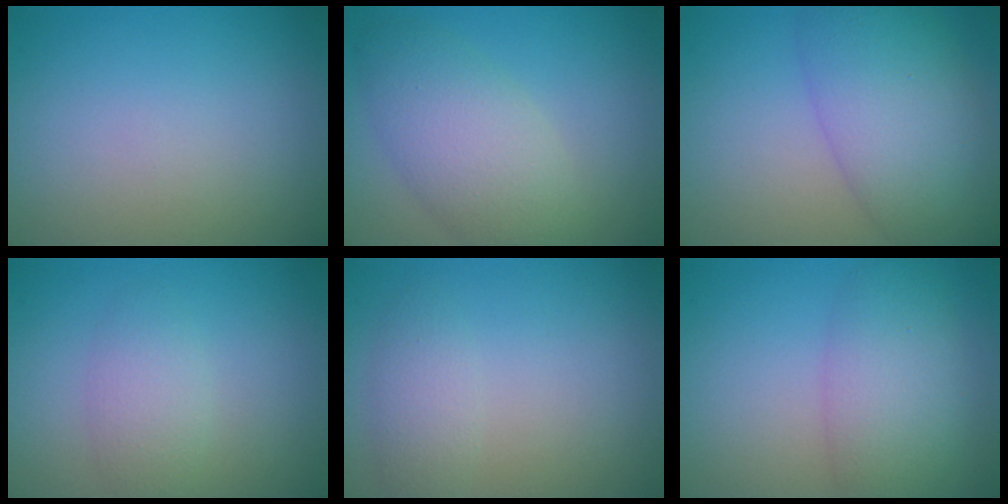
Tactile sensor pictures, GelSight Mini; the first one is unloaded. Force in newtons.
{"total": 5.4, "press": 5.4, "slide": 0.3}
{"total": 7.9, "press": 7.9, "slide": 0.2}
{"total": 2.4, "press": 2.4, "slide": 0.0}
{"total": 2.0, "press": 2.0, "slide": 0.1}
{"total": 3.6, "press": 3.6, "slide": 0.2}